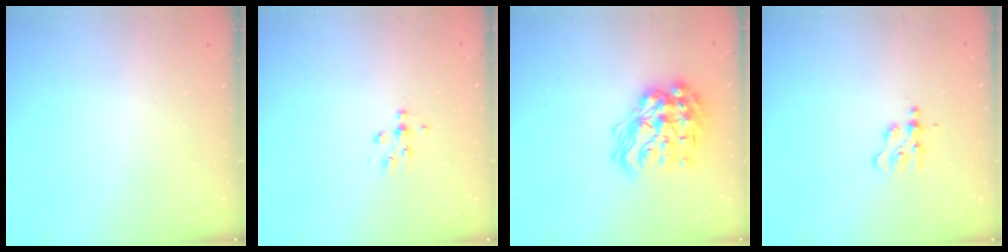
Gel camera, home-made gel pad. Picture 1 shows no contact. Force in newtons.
{"total": 4.9, "press": 4.9, "slide": 0.7}
{"total": 19.0, "press": 18.9, "slide": 2.2}
{"total": 2.4, "press": 2.4, "slide": 0.3}